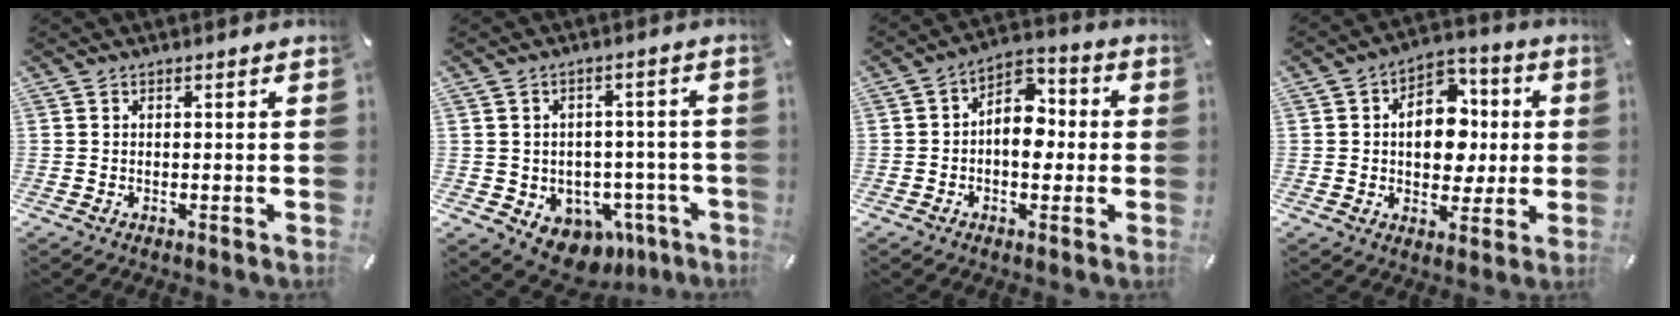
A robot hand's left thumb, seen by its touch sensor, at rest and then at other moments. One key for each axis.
{"total": 7.8, "fx": -3.8, "fy": 6.2, "fz": 2.8, "tx": -0.033, "ty": 0.015, "tz": -0.054}
{"total": 8.9, "fx": -0.9, "fy": 6.3, "fz": 6.2, "tx": -0.095, "ty": 0.007, "tz": -0.020}
{"total": 12.2, "fx": 0.6, "fy": 9.2, "fz": 7.9, "tx": -0.118, "ty": 0.005, "tz": 0.013}